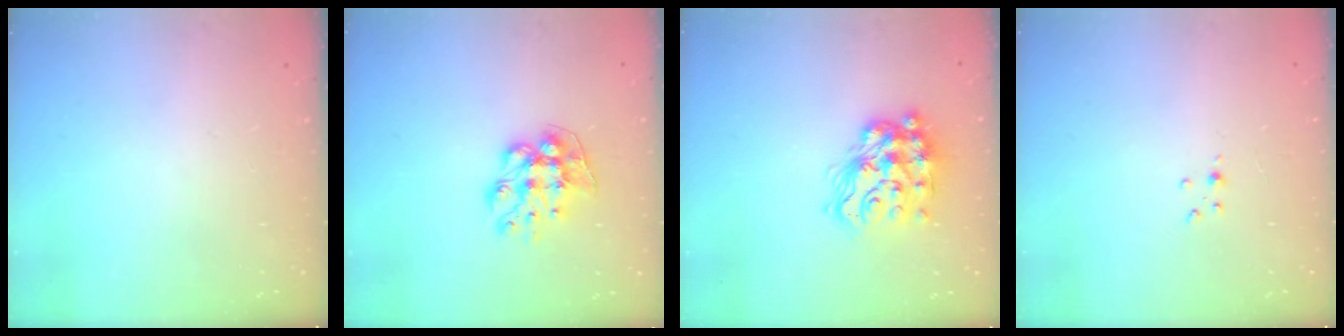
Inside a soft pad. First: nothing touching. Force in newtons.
{"total": 9.6, "press": 9.6, "slide": 0.4}
{"total": 17.0, "press": 16.9, "slide": 1.2}
{"total": 2.8, "press": 2.8, "slide": 0.4}